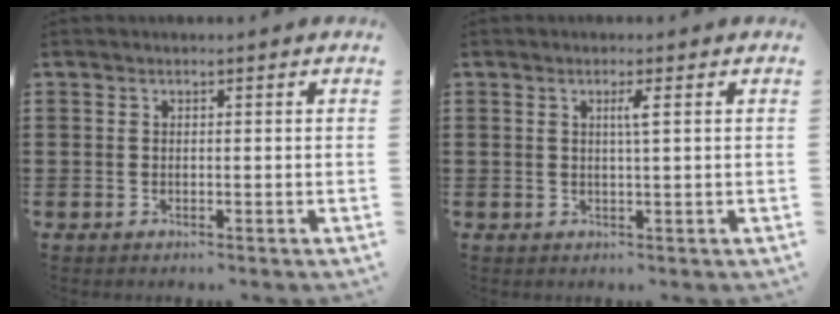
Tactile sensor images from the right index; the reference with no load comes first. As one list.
[{"total": 1.8, "force": [0.5, -0.2, 1.7], "torque": [-0.033, -0.003, 0.006]}]